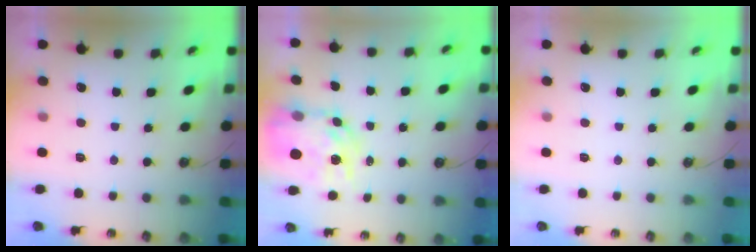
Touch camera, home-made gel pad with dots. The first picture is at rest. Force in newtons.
{"total": 12.3, "press": 12.3, "slide": 1.0}
{"total": 0.0}